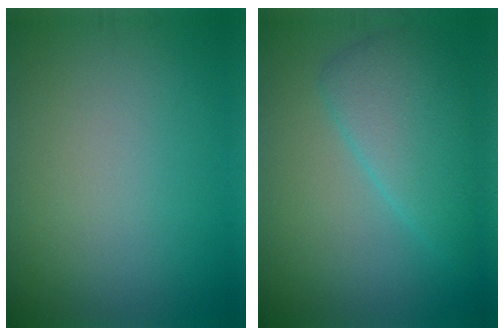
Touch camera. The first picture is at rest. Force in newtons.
{"total": 4.7, "press": 4.7, "slide": 0.3}